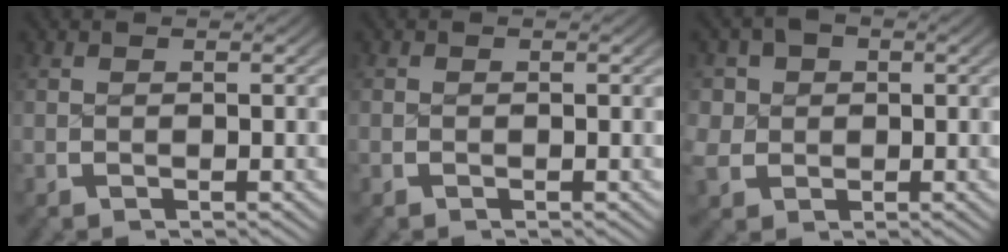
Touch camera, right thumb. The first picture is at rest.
{"total": 0.0}
{"total": 3.8, "force": [-0.5, 3.6, 1.2], "torque": [-0.045, -0.023, -0.001]}